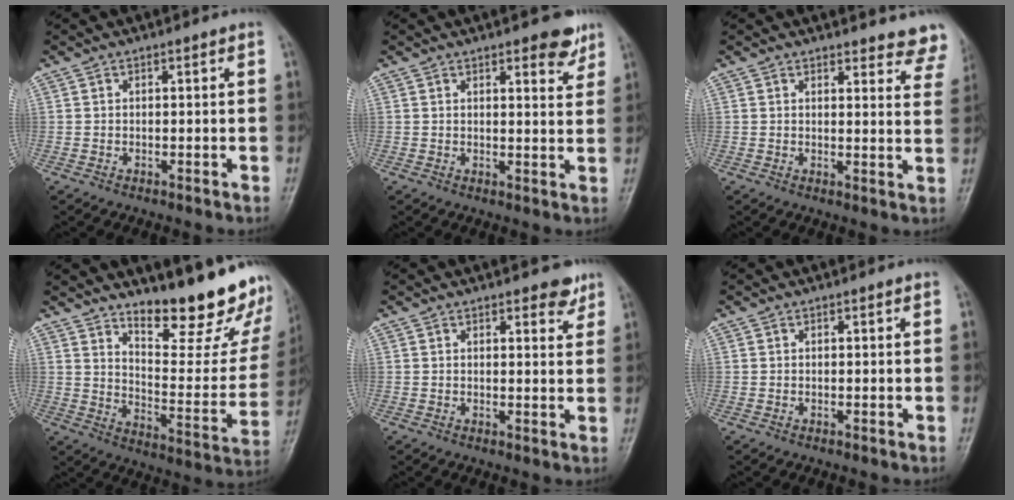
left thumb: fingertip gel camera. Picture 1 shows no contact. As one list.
[{"total": 4.7, "force": [3.3, 1.6, 3.0], "torque": [-0.020, -0.019, 0.039]}, {"total": 10.5, "force": [10.0, 2.7, 1.9], "torque": [0.031, -0.058, 0.083]}, {"total": 21.4, "force": [16.3, 5.7, 12.6], "torque": [-0.138, -0.129, 0.233]}, {"total": 4.4, "force": [3.1, 1.4, 2.7], "torque": [-0.020, -0.019, 0.038]}, {"total": 0.0}]